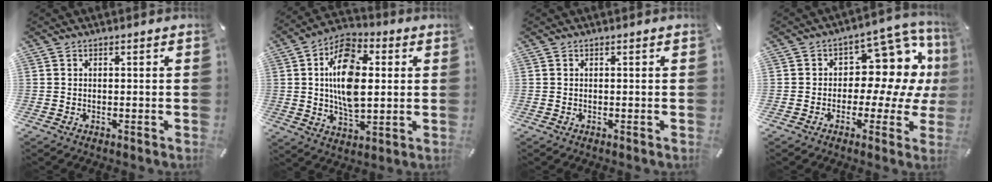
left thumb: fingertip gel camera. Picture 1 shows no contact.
{"total": 14.9, "force": [1.7, 9.1, 11.7], "torque": [-0.218, 0.002, 0.026]}
{"total": 0.0}
{"total": 12.1, "force": [3.8, 8.1, 8.1], "torque": [-0.105, -0.042, 0.066]}